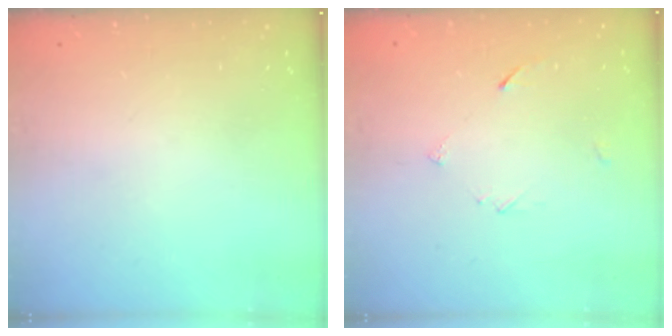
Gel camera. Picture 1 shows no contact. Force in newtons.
{"total": 3.3, "press": 3.3, "slide": 0.4}